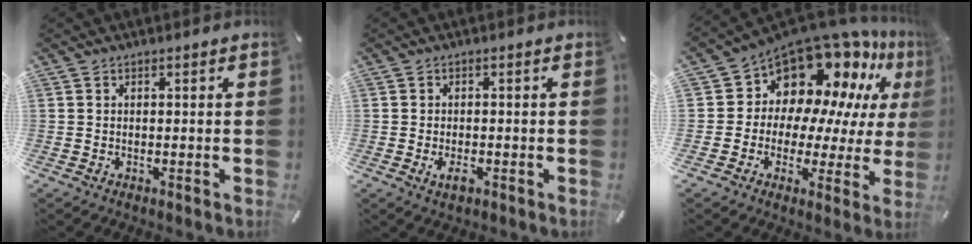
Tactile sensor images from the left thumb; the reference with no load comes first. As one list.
[{"total": 2.8, "force": [-1.1, 1.4, 2.2], "torque": [-0.051, -0.001, -0.023]}, {"total": 14.6, "force": [10.8, 8.9, 4.0], "torque": [-0.074, -0.106, 0.194]}]